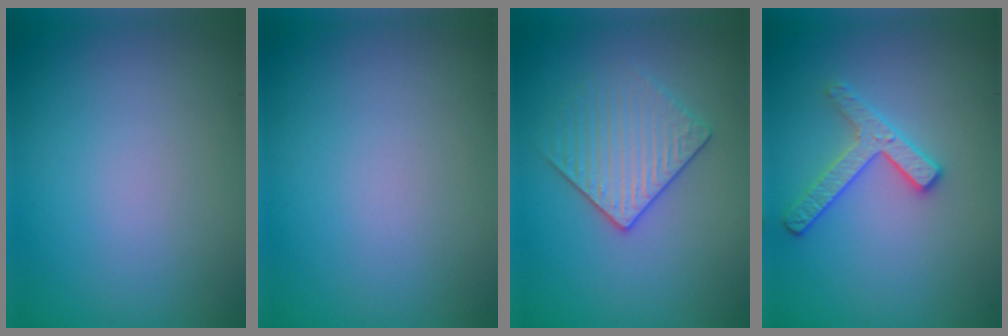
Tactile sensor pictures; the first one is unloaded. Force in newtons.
{"total": 0.0}
{"total": 3.2, "press": 3.2, "slide": 0.7}
{"total": 2.6, "press": 2.5, "slide": 0.4}